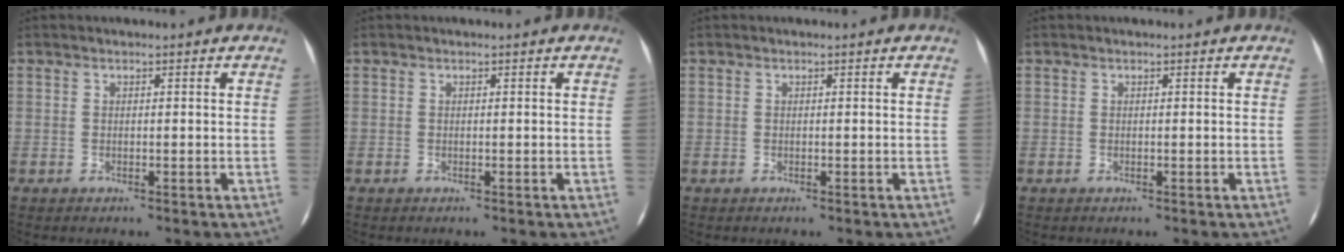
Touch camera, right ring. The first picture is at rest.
{"total": 0.0}
{"total": 0.0}
{"total": 0.0}